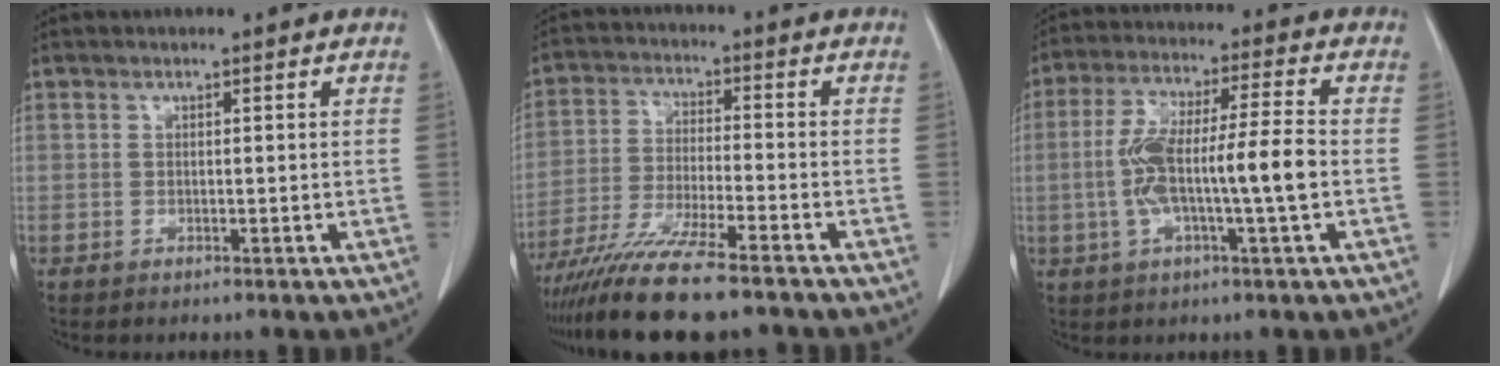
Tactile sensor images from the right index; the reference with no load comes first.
{"total": 13.3, "force": [-10.9, 0.5, 7.7], "torque": [-0.138, -0.037, -0.186]}
{"total": 11.6, "force": [-1.7, 0.7, 11.4], "torque": [-0.221, 0.013, -0.036]}